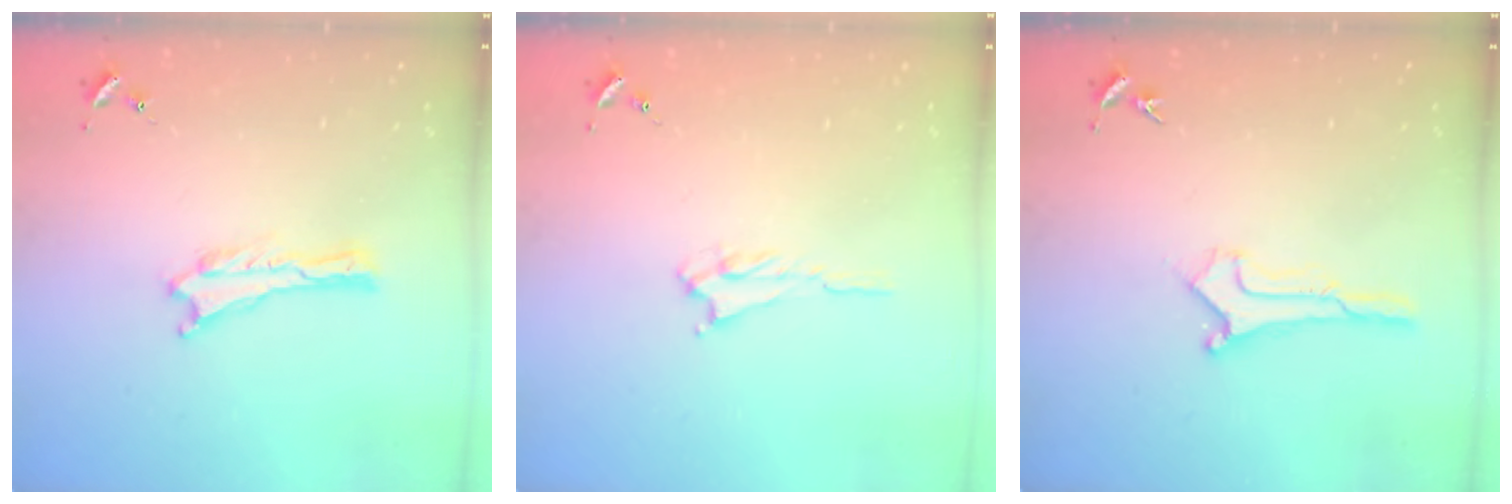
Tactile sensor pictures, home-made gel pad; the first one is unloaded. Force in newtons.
{"total": 1.6, "press": 1.5, "slide": 0.4}
{"total": 0.9, "press": 0.9, "slide": 0.1}